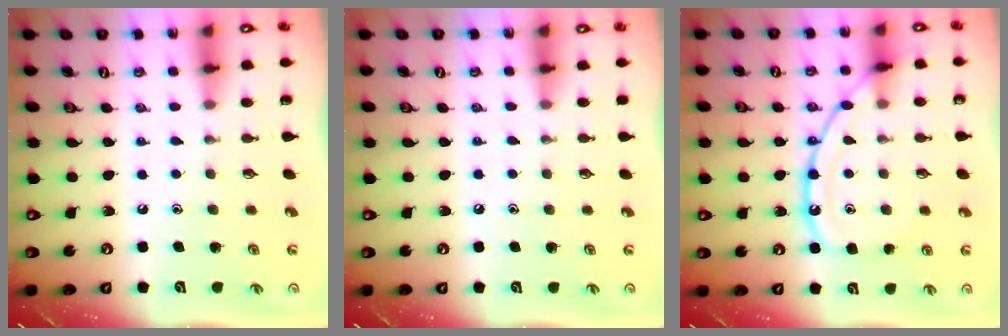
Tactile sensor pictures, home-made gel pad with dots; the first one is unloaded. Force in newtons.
{"total": 3.3, "press": 3.2, "slide": 0.5}
{"total": 13.6, "press": 13.6, "slide": 1.0}